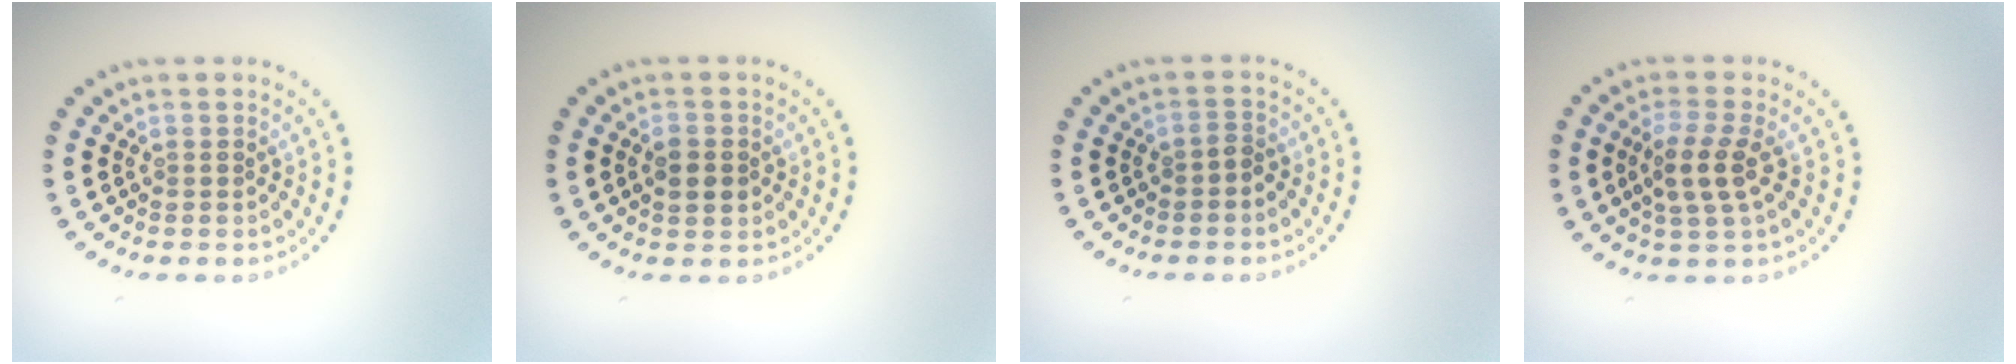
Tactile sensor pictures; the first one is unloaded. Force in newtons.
{"total": 2.4, "press": 2.4, "slide": 0.1}
{"total": 1.0, "press": 0.8, "slide": 0.6}
{"total": 3.0, "press": 2.6, "slide": 1.4}